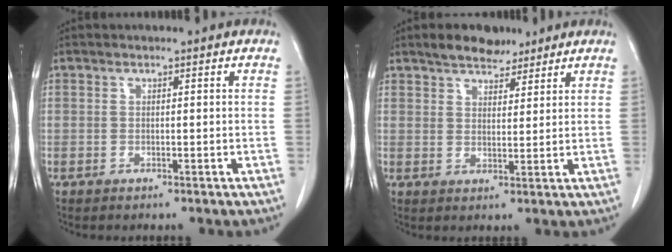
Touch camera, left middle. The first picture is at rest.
{"total": 6.1, "force": [4.8, 2.5, 2.8], "torque": [-0.045, 0.008, 0.085]}